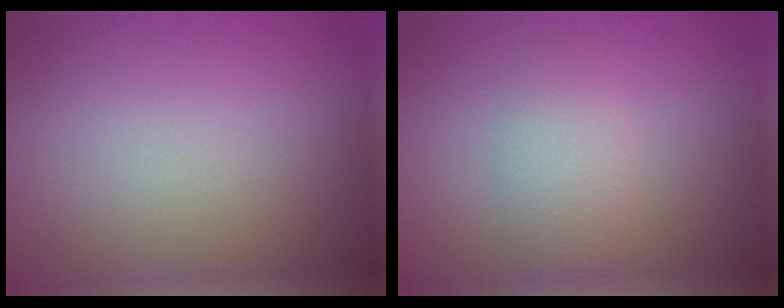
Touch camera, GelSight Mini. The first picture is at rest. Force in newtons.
{"total": 2.8, "press": 2.8, "slide": 0.1}